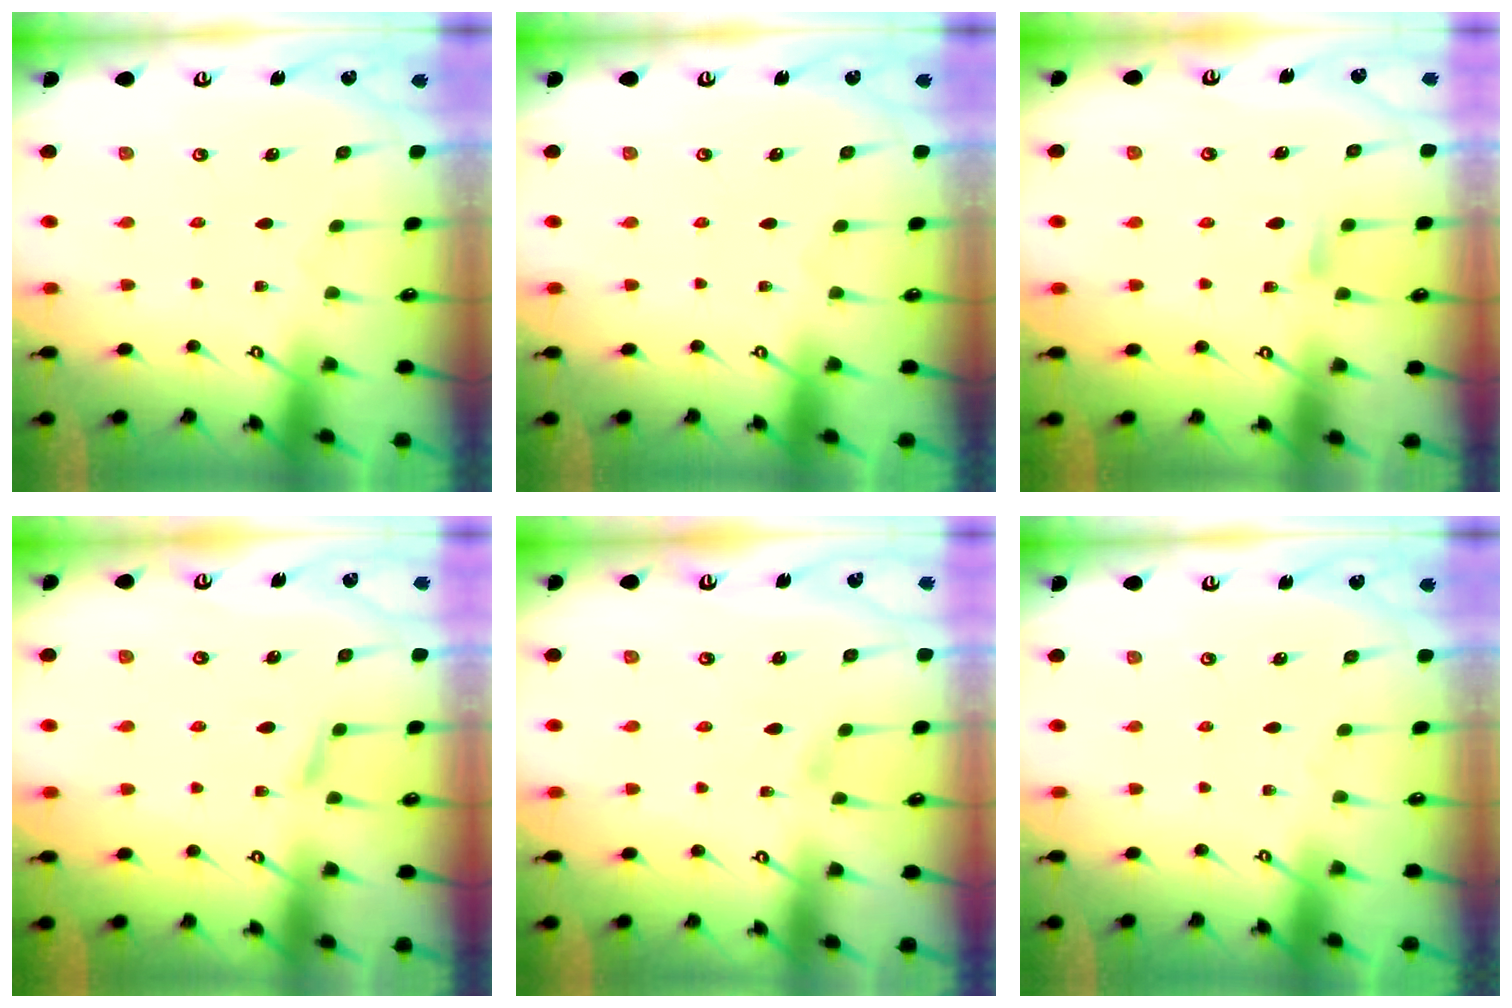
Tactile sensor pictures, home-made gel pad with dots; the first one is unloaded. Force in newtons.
{"total": 0.0}
{"total": 5.4, "press": 5.3, "slide": 0.8}
{"total": 5.5, "press": 5.4, "slide": 0.9}
{"total": 2.9, "press": 2.8, "slide": 0.4}
{"total": 0.0}